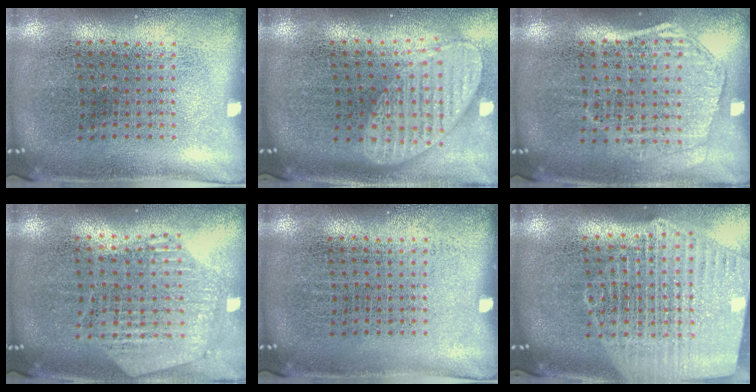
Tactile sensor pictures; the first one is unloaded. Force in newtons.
{"total": 2.0, "press": 1.5, "slide": 1.3}
{"total": 1.5, "press": 1.4, "slide": 0.6}
{"total": 1.0, "press": 1.0, "slide": 0.2}
{"total": 0.0}
{"total": 2.7, "press": 2.3, "slide": 1.5}